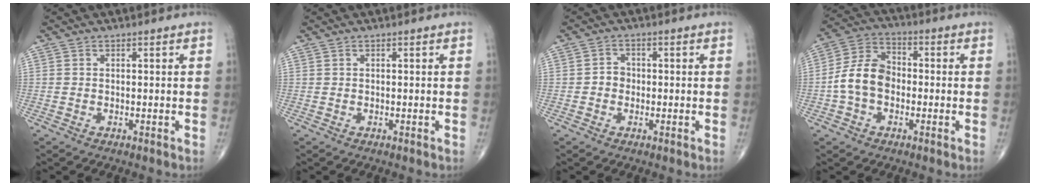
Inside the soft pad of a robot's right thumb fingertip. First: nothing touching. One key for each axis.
{"total": 0.0}
{"total": 2.5, "fx": -0.5, "fy": 2.2, "fz": 1.1, "tx": -0.005, "ty": 0.009, "tz": -0.014}
{"total": 9.7, "fx": -1.6, "fy": 6.9, "fz": 6.5, "tx": -0.115, "ty": 0.035, "tz": -0.043}